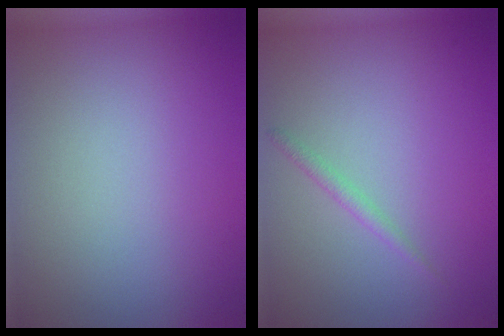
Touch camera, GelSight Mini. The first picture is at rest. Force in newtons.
{"total": 1.0, "press": 1.0, "slide": 0.1}